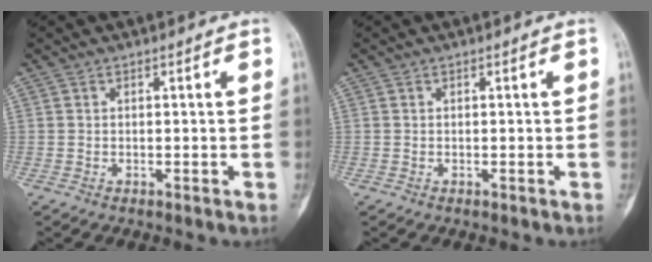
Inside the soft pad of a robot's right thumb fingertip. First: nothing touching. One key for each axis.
{"total": 0.0}